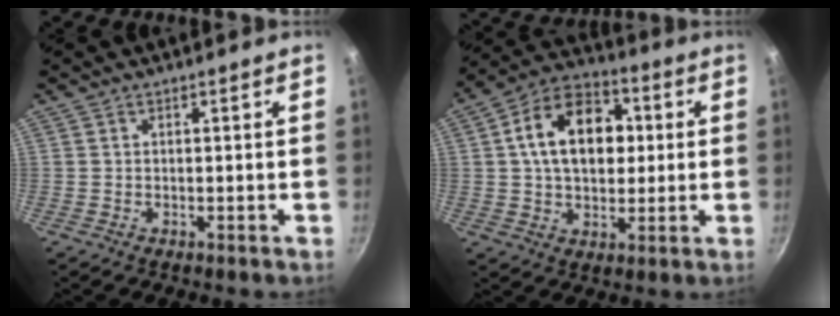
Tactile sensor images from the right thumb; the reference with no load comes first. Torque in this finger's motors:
{"motor_torque": [0.46, 3.40, 1.35, 0.09, 0.47]}